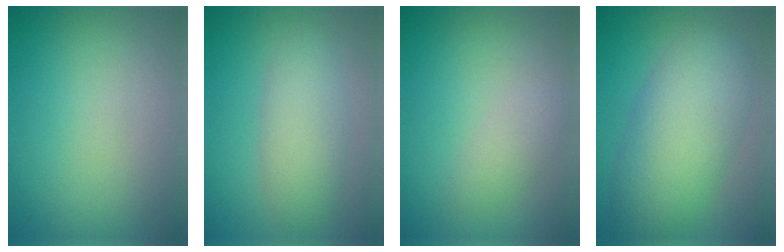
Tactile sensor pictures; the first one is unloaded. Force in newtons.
{"total": 3.8, "press": 3.8, "slide": 0.1}
{"total": 1.5, "press": 1.5, "slide": 0.0}
{"total": 7.7, "press": 7.7, "slide": 0.1}